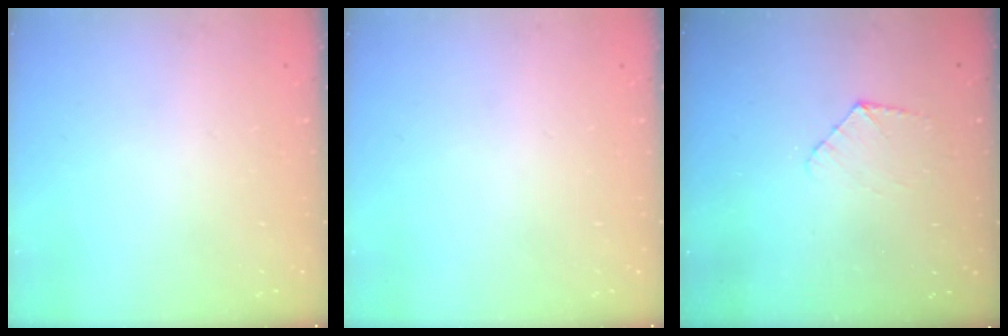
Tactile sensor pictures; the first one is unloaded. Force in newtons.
{"total": 0.0}
{"total": 5.3, "press": 5.2, "slide": 0.5}